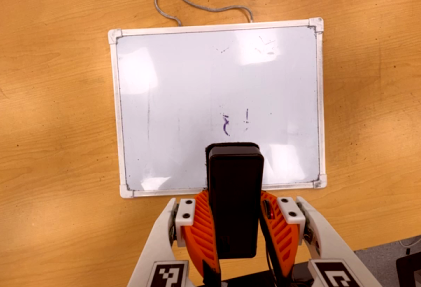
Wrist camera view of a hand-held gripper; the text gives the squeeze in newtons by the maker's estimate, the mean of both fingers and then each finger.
{"total": 7.8, "left": 6.8, "right": 8.8}